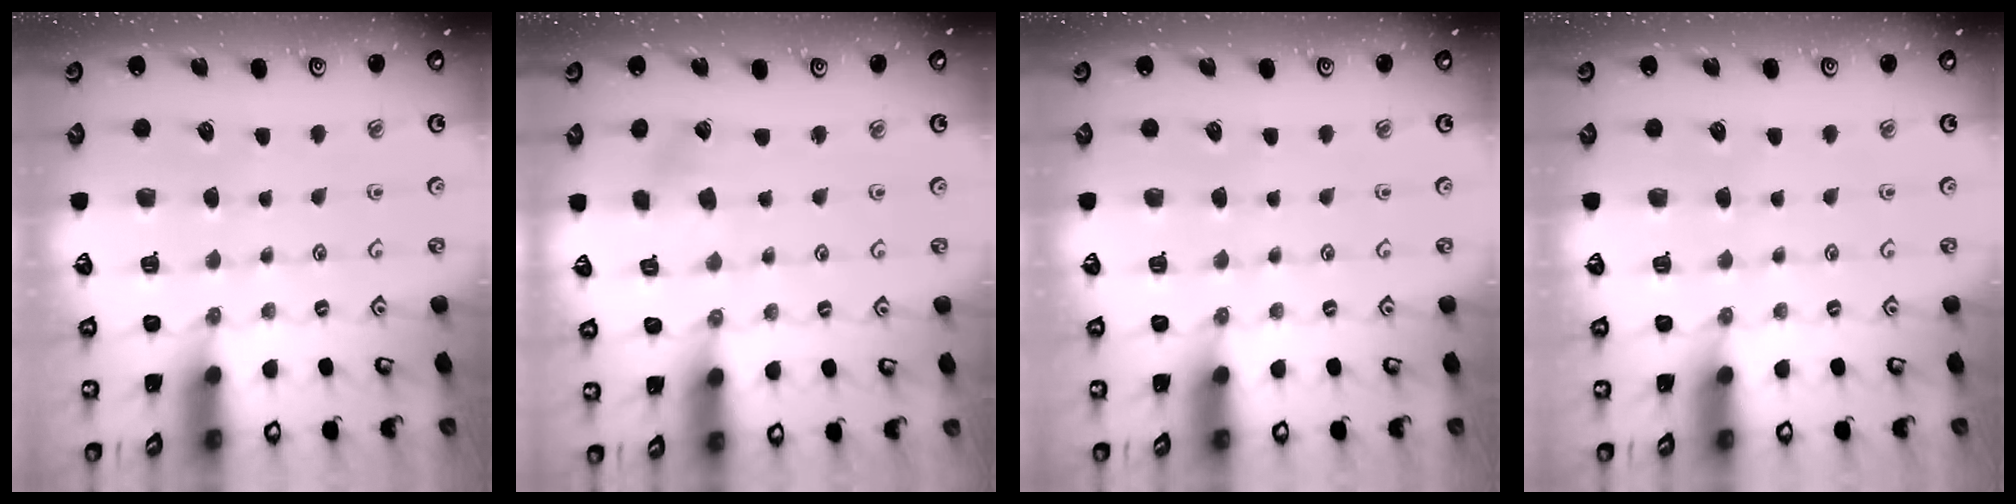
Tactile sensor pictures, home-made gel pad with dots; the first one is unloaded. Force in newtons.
{"total": 2.0, "press": 1.9, "slide": 0.6}
{"total": 0.0}
{"total": 0.0}